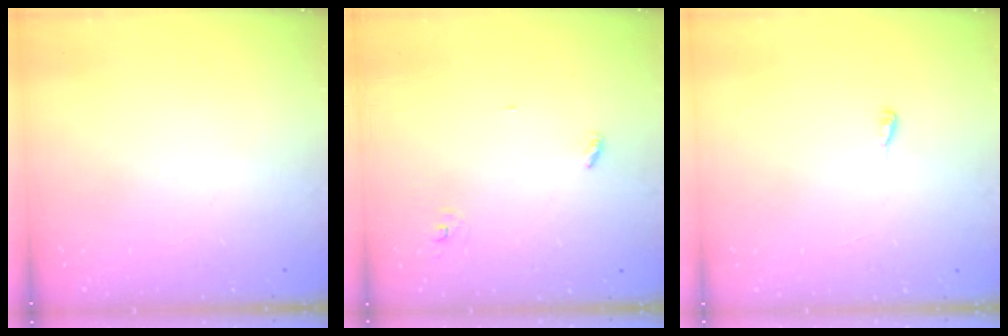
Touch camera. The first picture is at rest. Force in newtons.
{"total": 2.8, "press": 2.8, "slide": 0.3}
{"total": 4.1, "press": 4.0, "slide": 0.5}